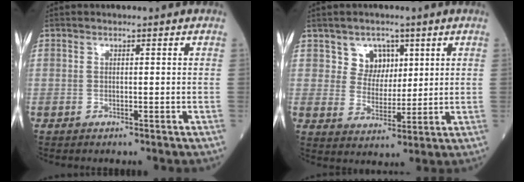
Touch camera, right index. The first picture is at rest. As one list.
[{"total": 5.2, "force": [2.6, 4.2, 1.4], "torque": [-0.020, 0.006, 0.049]}]